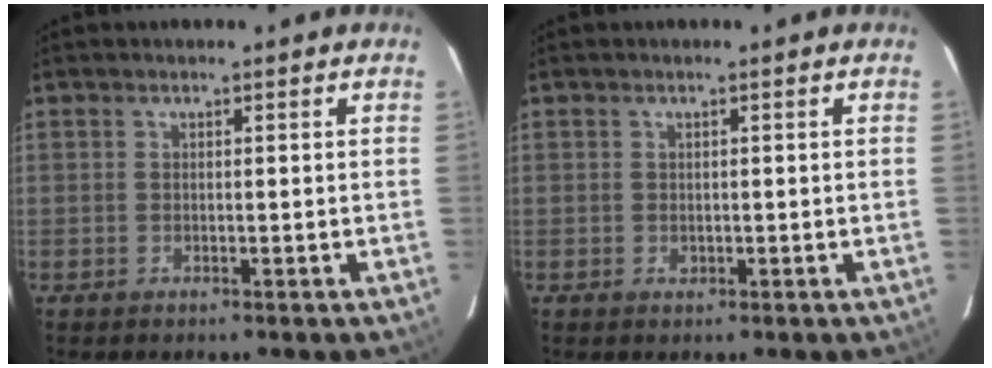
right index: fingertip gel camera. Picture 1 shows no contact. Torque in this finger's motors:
{"motor_torque": [0.05, 0.03, -0.02, 0.01]}